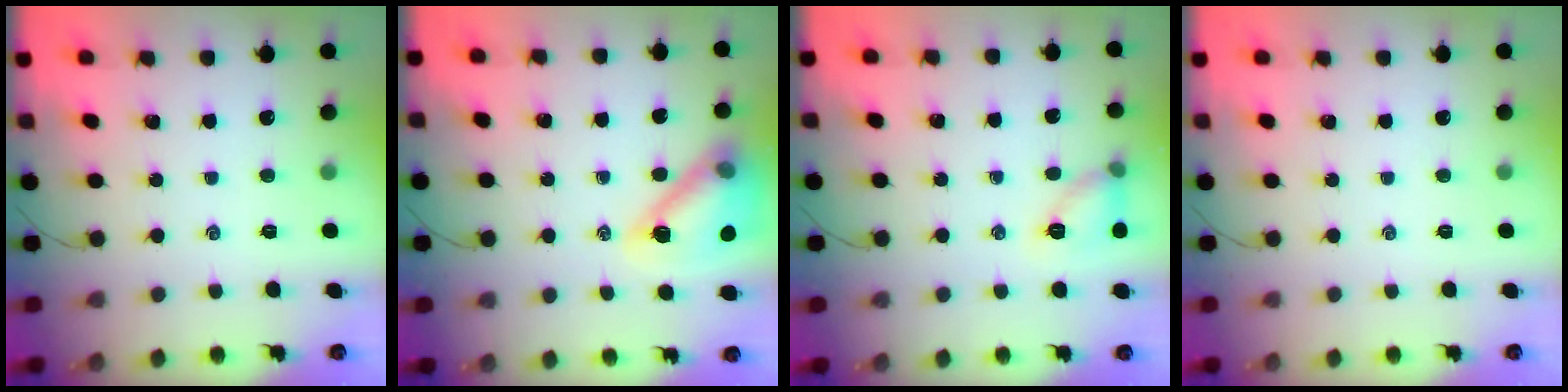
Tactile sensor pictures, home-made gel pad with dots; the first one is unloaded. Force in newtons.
{"total": 16.6, "press": 16.5, "slide": 2.1}
{"total": 8.6, "press": 8.5, "slide": 0.2}
{"total": 0.0}